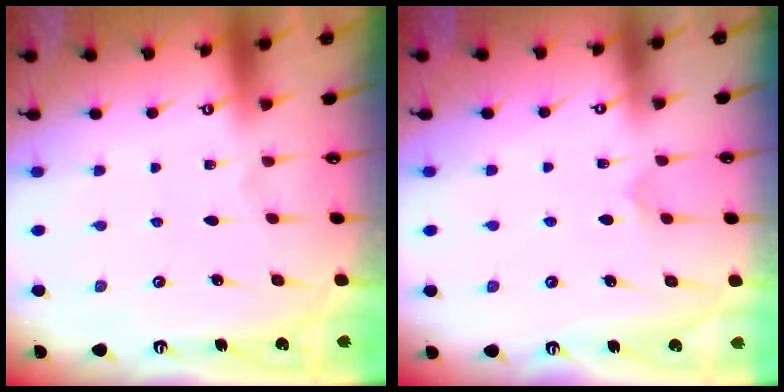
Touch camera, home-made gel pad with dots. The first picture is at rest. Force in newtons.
{"total": 4.2, "press": 4.2, "slide": 0.2}